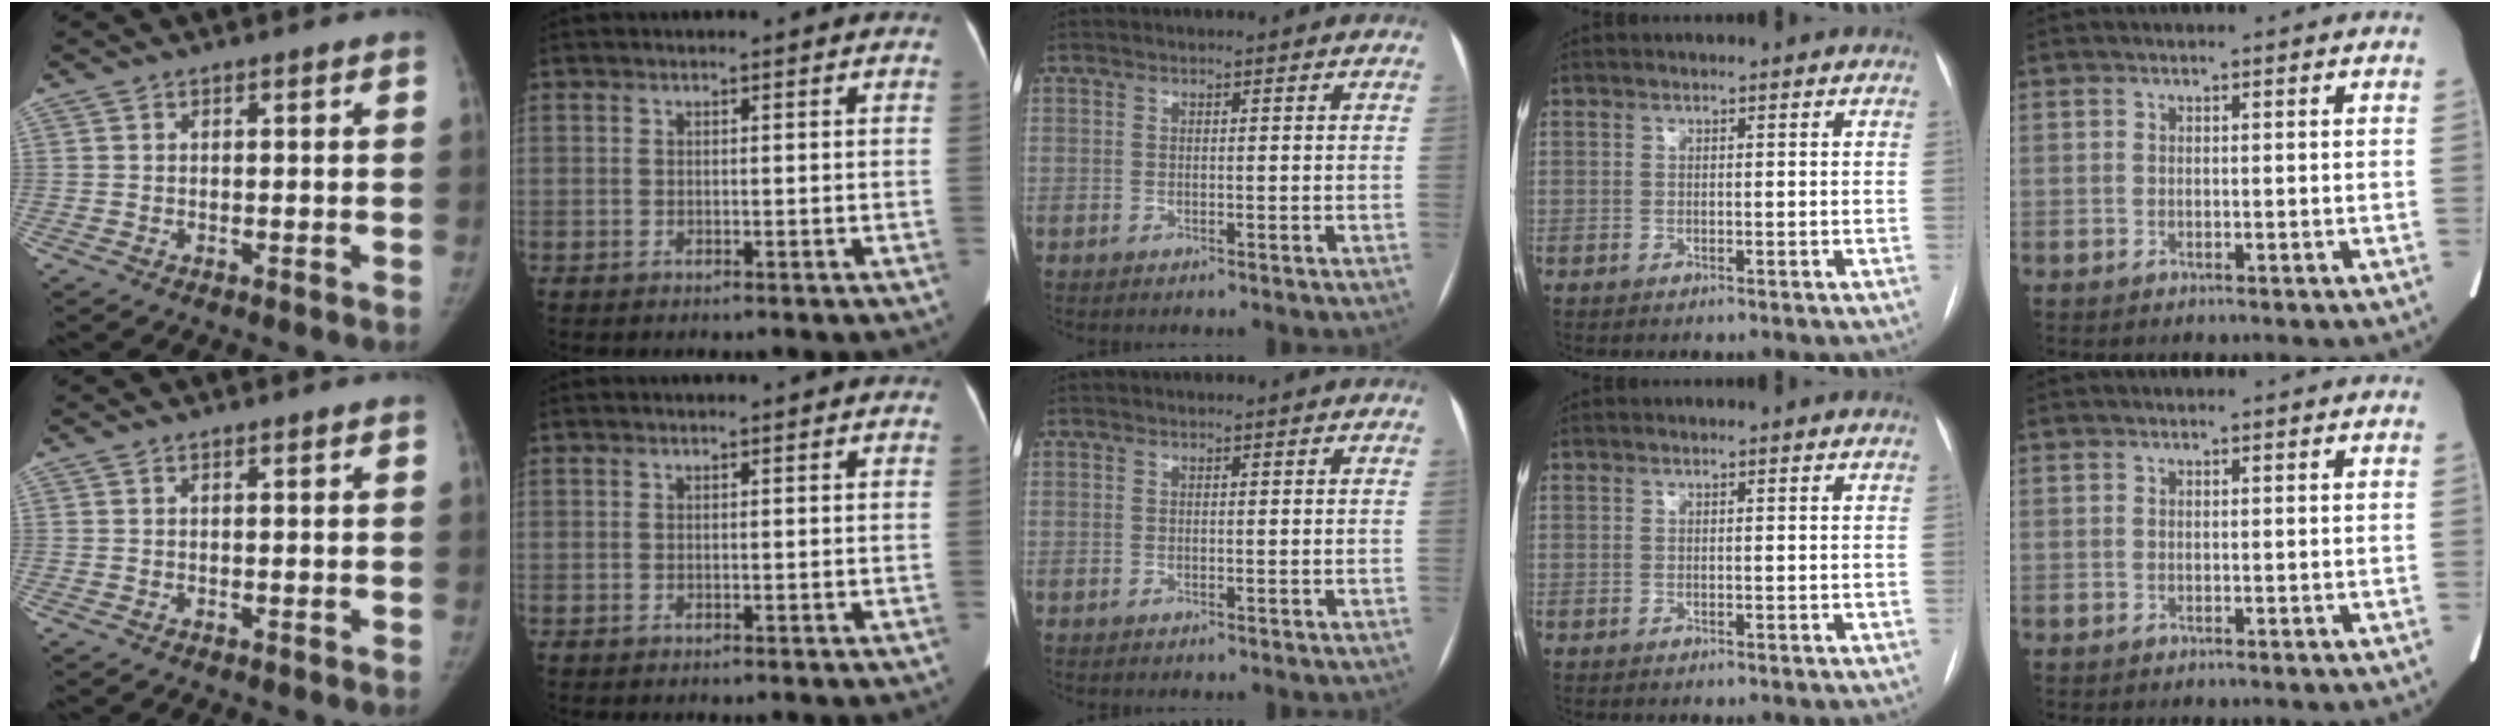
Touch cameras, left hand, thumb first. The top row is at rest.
{}